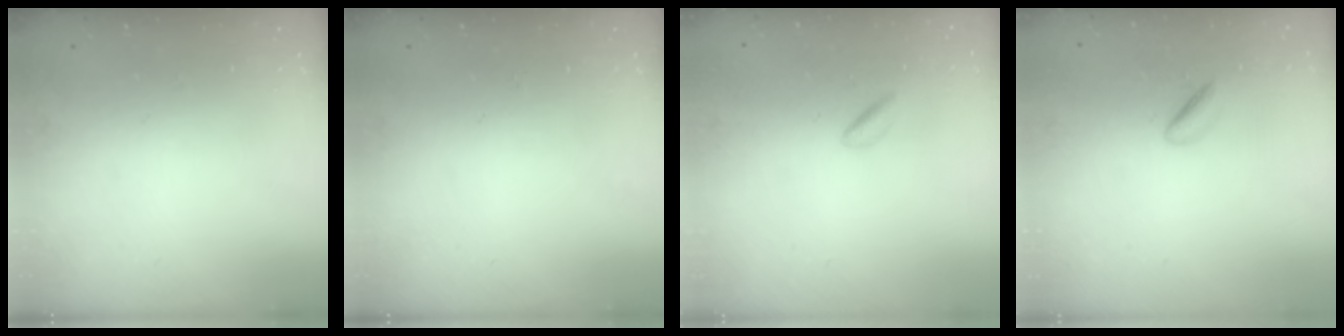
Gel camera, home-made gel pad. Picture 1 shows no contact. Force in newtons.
{"total": 0.0}
{"total": 1.5, "press": 1.3, "slide": 0.6}
{"total": 1.8, "press": 1.7, "slide": 0.6}